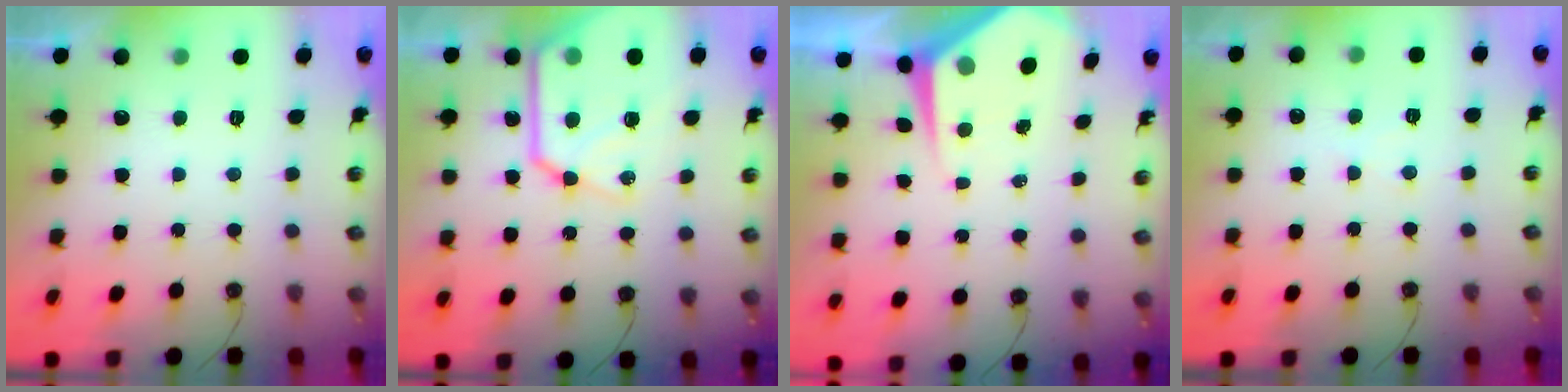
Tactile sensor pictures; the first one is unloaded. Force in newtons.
{"total": 20.1, "press": 20.0, "slide": 2.4}
{"total": 6.6, "press": 6.6, "slide": 0.6}
{"total": 3.2, "press": 3.2, "slide": 0.5}